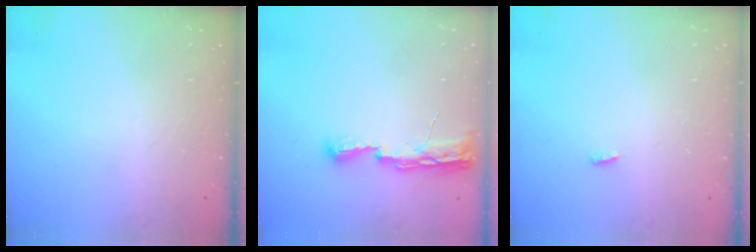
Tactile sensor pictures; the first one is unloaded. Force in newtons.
{"total": 8.0, "press": 8.0, "slide": 0.8}
{"total": 2.3, "press": 2.1, "slide": 0.8}